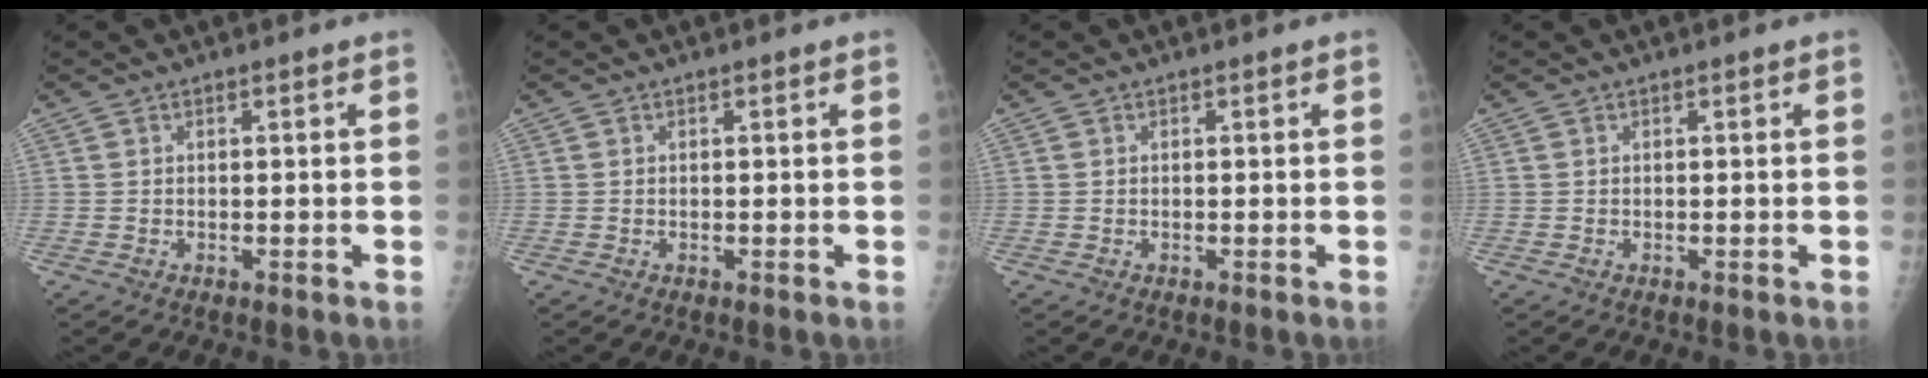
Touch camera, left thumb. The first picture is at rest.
{"total": 0.0}
{"total": 0.0}
{"total": 0.0}